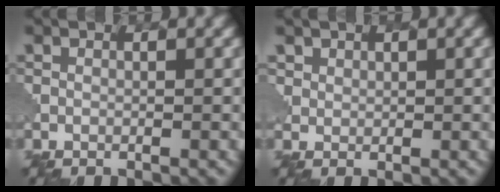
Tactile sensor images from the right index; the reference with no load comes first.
{"total": 1.5, "force": [0.9, 1.2, 0.3], "torque": [-0.005, -0.004, 0.021]}